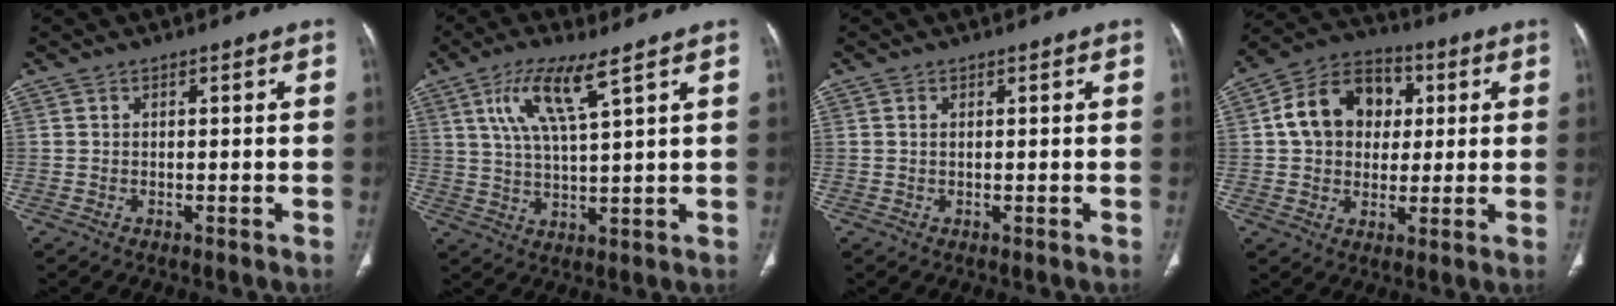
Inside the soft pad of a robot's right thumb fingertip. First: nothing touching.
{"total": 9.2, "force": [4.7, 1.6, 7.8], "torque": [-0.162, -0.018, 0.096]}
{"total": 0.6, "force": [0.2, 0.2, 0.5], "torque": [-0.013, 0.004, 0.004]}
{"total": 14.2, "force": [2.5, 11.1, 8.6], "torque": [-0.113, 0.014, 0.033]}